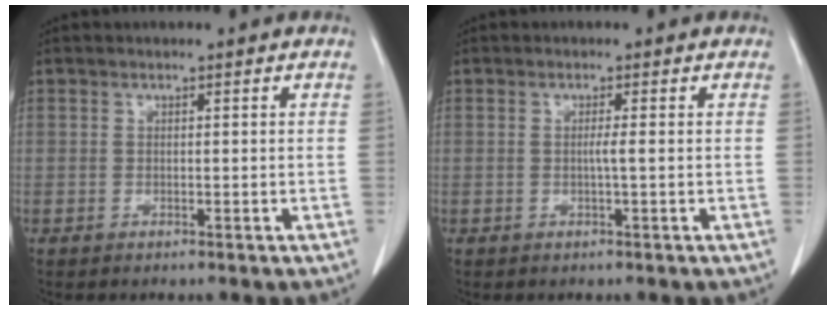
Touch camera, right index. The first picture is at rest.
{"total": 1.2, "force": [-0.1, -0.3, 1.1], "torque": [-0.019, 0.000, -0.004]}